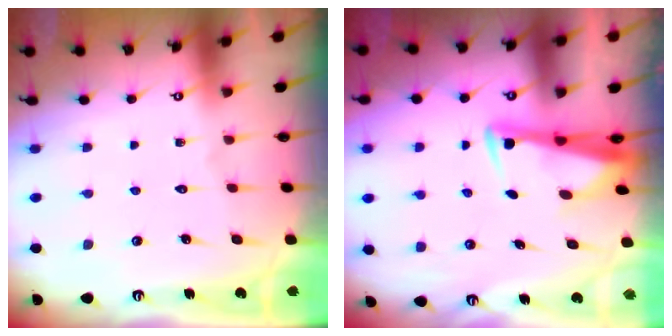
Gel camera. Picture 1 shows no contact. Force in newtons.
{"total": 3.5, "press": 3.4, "slide": 1.1}